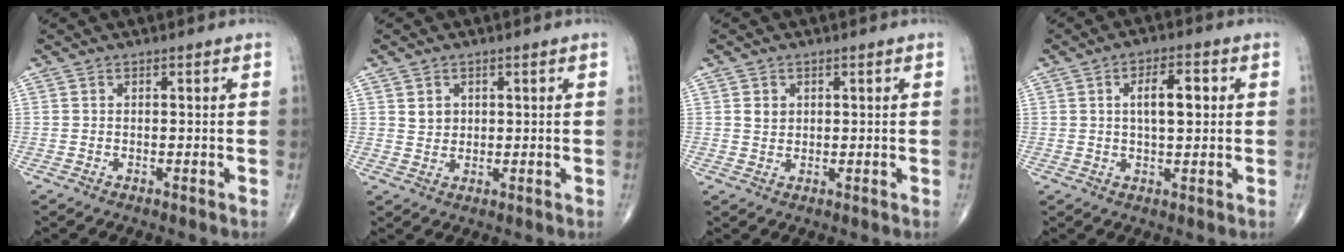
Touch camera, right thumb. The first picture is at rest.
{"total": 2.7, "force": [1.0, 2.2, 1.1], "torque": [-0.008, -0.007, 0.021]}
{"total": 2.3, "force": [0.7, 1.9, 1.1], "torque": [-0.011, -0.004, 0.015]}
{"total": 6.7, "force": [1.3, 2.8, 6.0], "torque": [-0.088, 0.004, 0.018]}